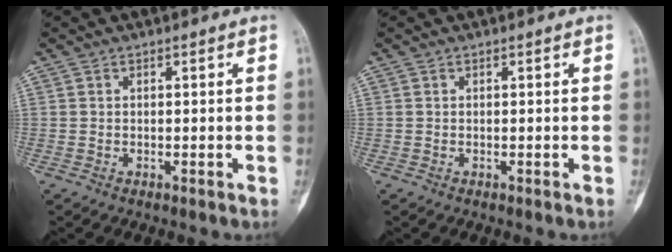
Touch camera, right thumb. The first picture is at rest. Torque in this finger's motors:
{"motor_torque": [0.90, 0.91, 0.00, 0.00, 0.02]}